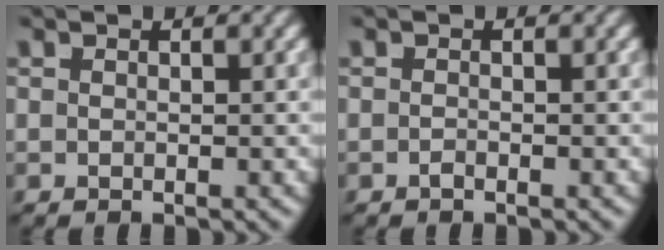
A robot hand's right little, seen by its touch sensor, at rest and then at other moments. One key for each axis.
{"total": 0.9, "fx": -0.7, "fy": -0.6, "fz": 0.0, "tx": 0.004, "ty": -0.005, "tz": -0.011}